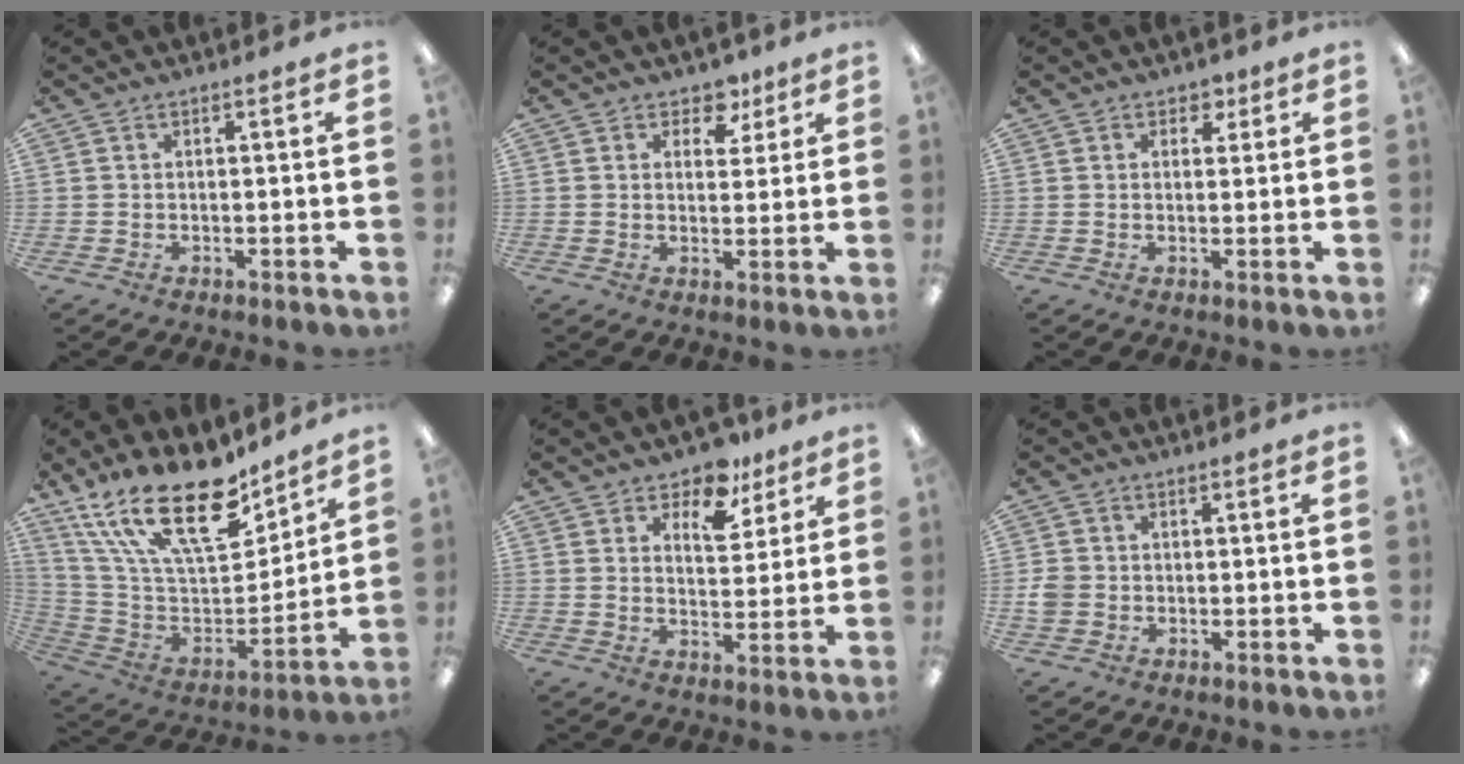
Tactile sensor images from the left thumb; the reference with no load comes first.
{"total": 5.5, "force": [3.5, 3.7, 1.8], "torque": [-0.017, -0.014, 0.060]}
{"total": 2.8, "force": [1.6, 2.2, 0.8], "torque": [-0.001, 0.000, 0.026]}
{"total": 24.5, "force": [16.5, 10.2, 15.0], "torque": [-0.291, -0.109, 0.291]}
{"total": 9.1, "force": [7.0, 4.6, 3.6], "torque": [-0.049, -0.046, 0.122]}
{"total": 3.1, "force": [-0.3, 2.9, 1.0], "torque": [-0.008, 0.002, -0.007]}